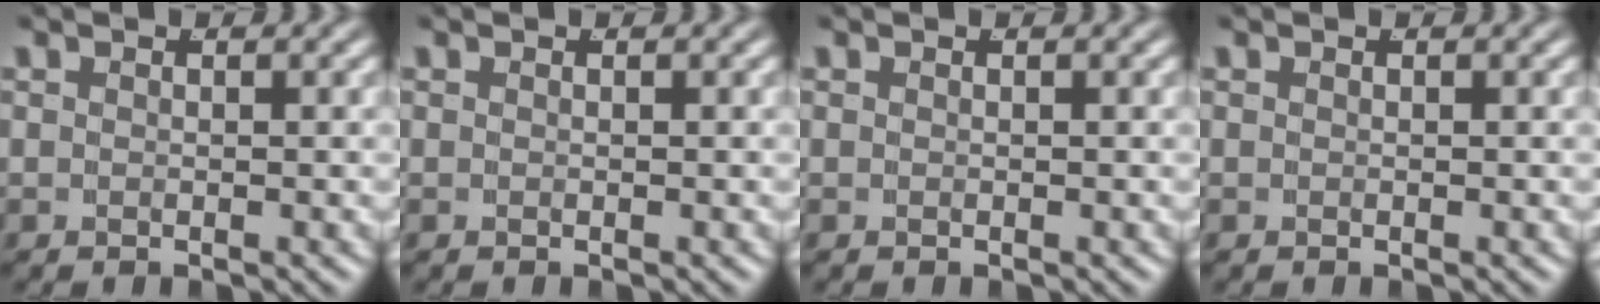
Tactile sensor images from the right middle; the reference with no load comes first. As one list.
[{"total": 0.0}, {"total": 0.0}, {"total": 0.0}]